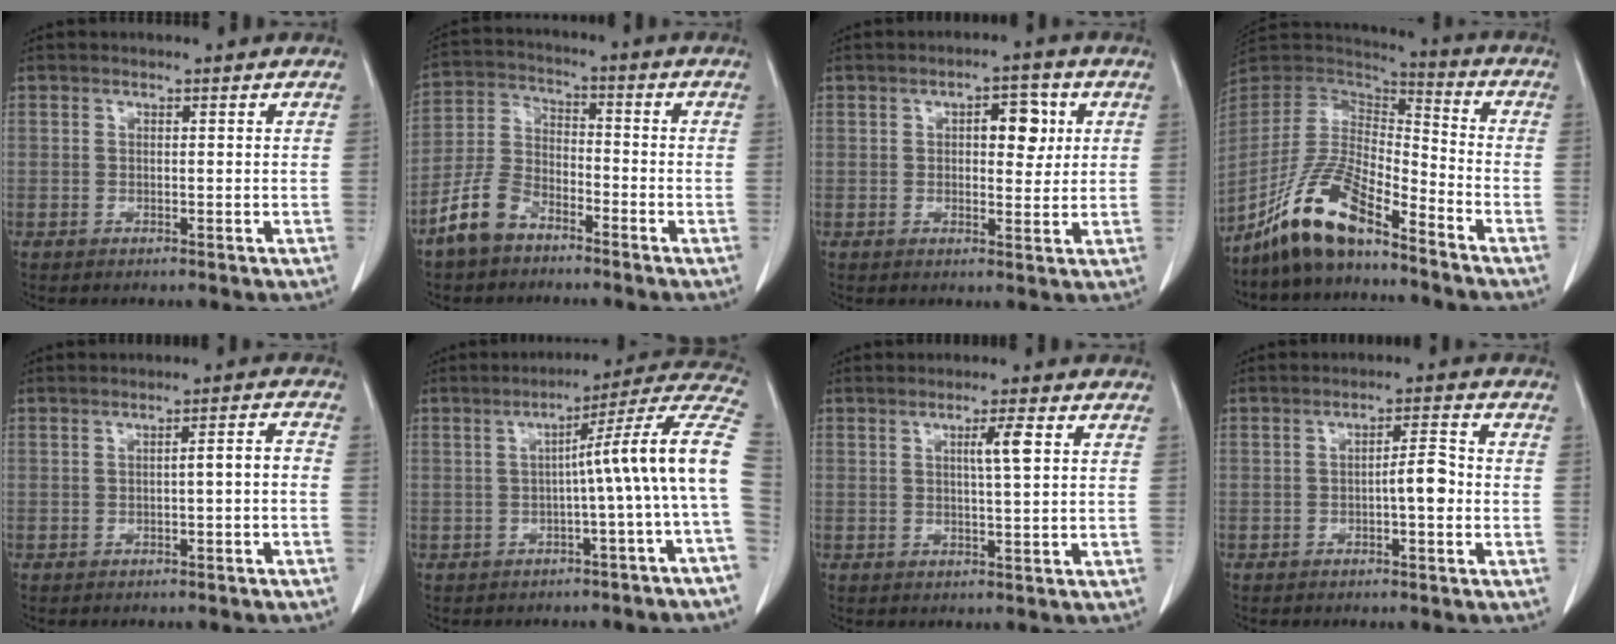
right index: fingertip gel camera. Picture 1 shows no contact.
{"total": 8.0, "force": [-5.6, 4.3, 3.8], "torque": [-0.094, 0.008, -0.115]}
{"total": 5.6, "force": [1.5, 2.5, 4.7], "torque": [-0.062, 0.011, 0.022]}
{"total": 13.3, "force": [-9.8, 3.1, 8.5], "torque": [-0.172, 0.008, -0.185]}
{"total": 2.9, "force": [-0.9, 0.4, 2.7], "torque": [-0.034, 0.011, -0.013]}
{"total": 12.8, "force": [-0.8, -1.9, 12.7], "torque": [-0.147, 0.031, -0.024]}
{"total": 3.3, "force": [0.9, -0.2, 3.2], "torque": [-0.051, -0.001, 0.014]}
{"total": 3.9, "force": [-1.0, 0.7, 3.7], "torque": [-0.053, 0.008, -0.015]}